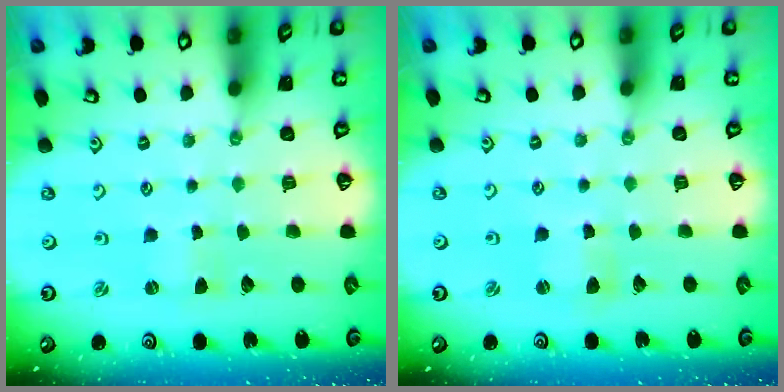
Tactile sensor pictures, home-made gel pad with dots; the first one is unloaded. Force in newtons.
{"total": 2.1, "press": 2.1, "slide": 0.3}